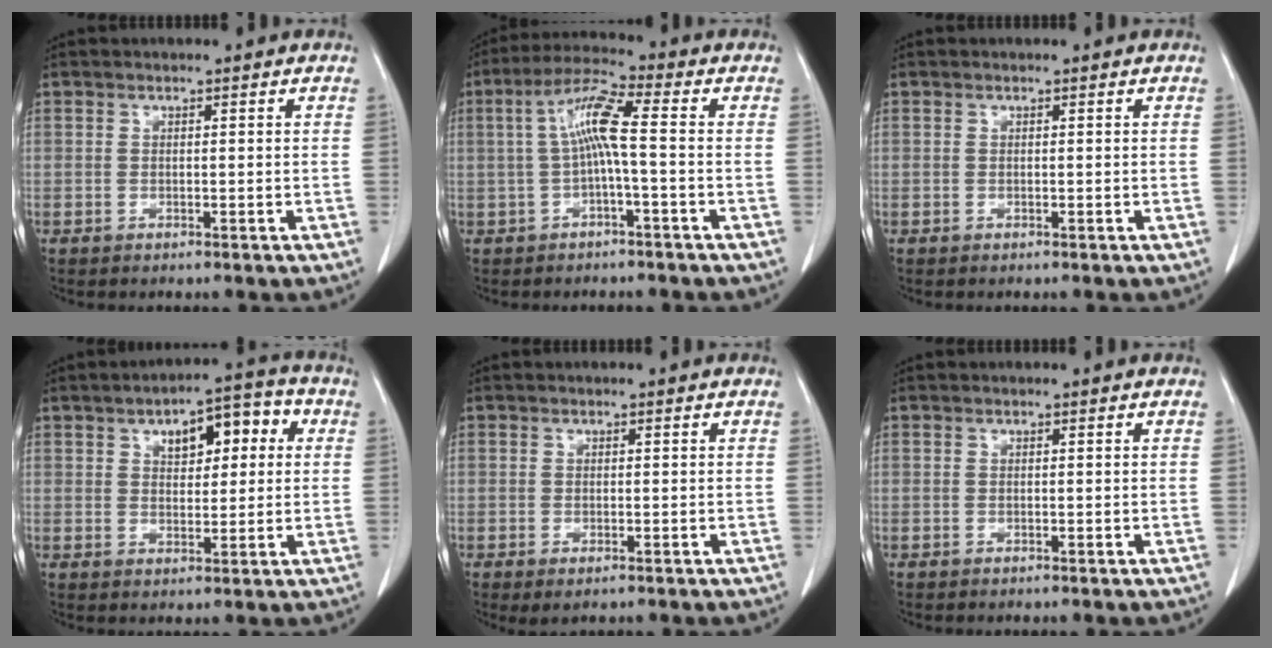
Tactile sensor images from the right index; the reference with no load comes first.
{"total": 7.3, "force": [0.2, 0.3, 7.3], "torque": [-0.142, 0.022, 0.001]}
{"total": 0.0}
{"total": 8.7, "force": [2.9, 4.2, 7.1], "torque": [-0.090, 0.032, 0.040]}
{"total": 1.8, "force": [-1.0, 0.7, 1.4], "torque": [-0.017, -0.004, -0.010]}
{"total": 0.0}